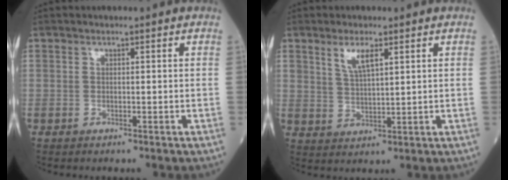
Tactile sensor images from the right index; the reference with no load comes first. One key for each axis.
{"total": 4.4, "fx": 2.5, "fy": 1.1, "fz": 3.5, "tx": -0.073, "ty": -0.001, "tz": 0.051}